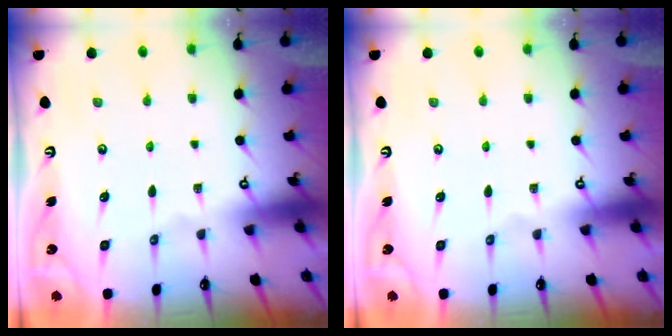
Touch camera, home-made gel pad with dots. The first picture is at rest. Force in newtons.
{"total": 0.0}